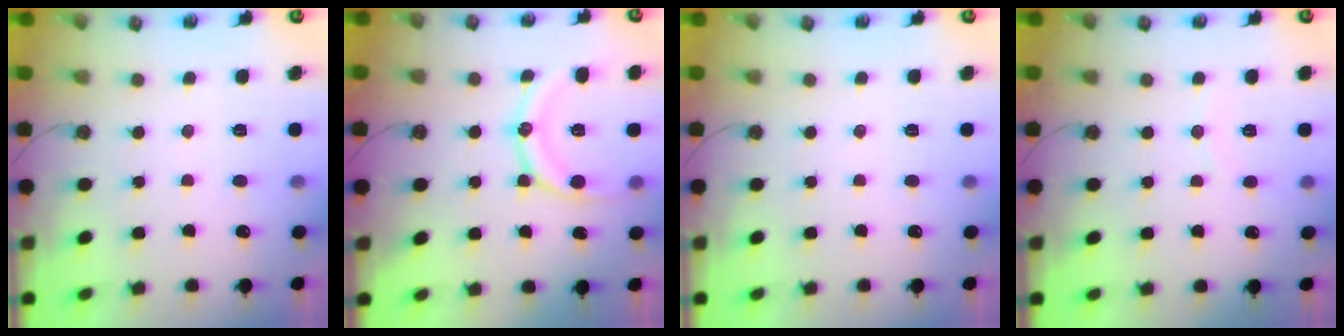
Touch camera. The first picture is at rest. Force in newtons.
{"total": 12.5, "press": 12.5, "slide": 0.7}
{"total": 0.0}
{"total": 2.5, "press": 2.5, "slide": 0.3}